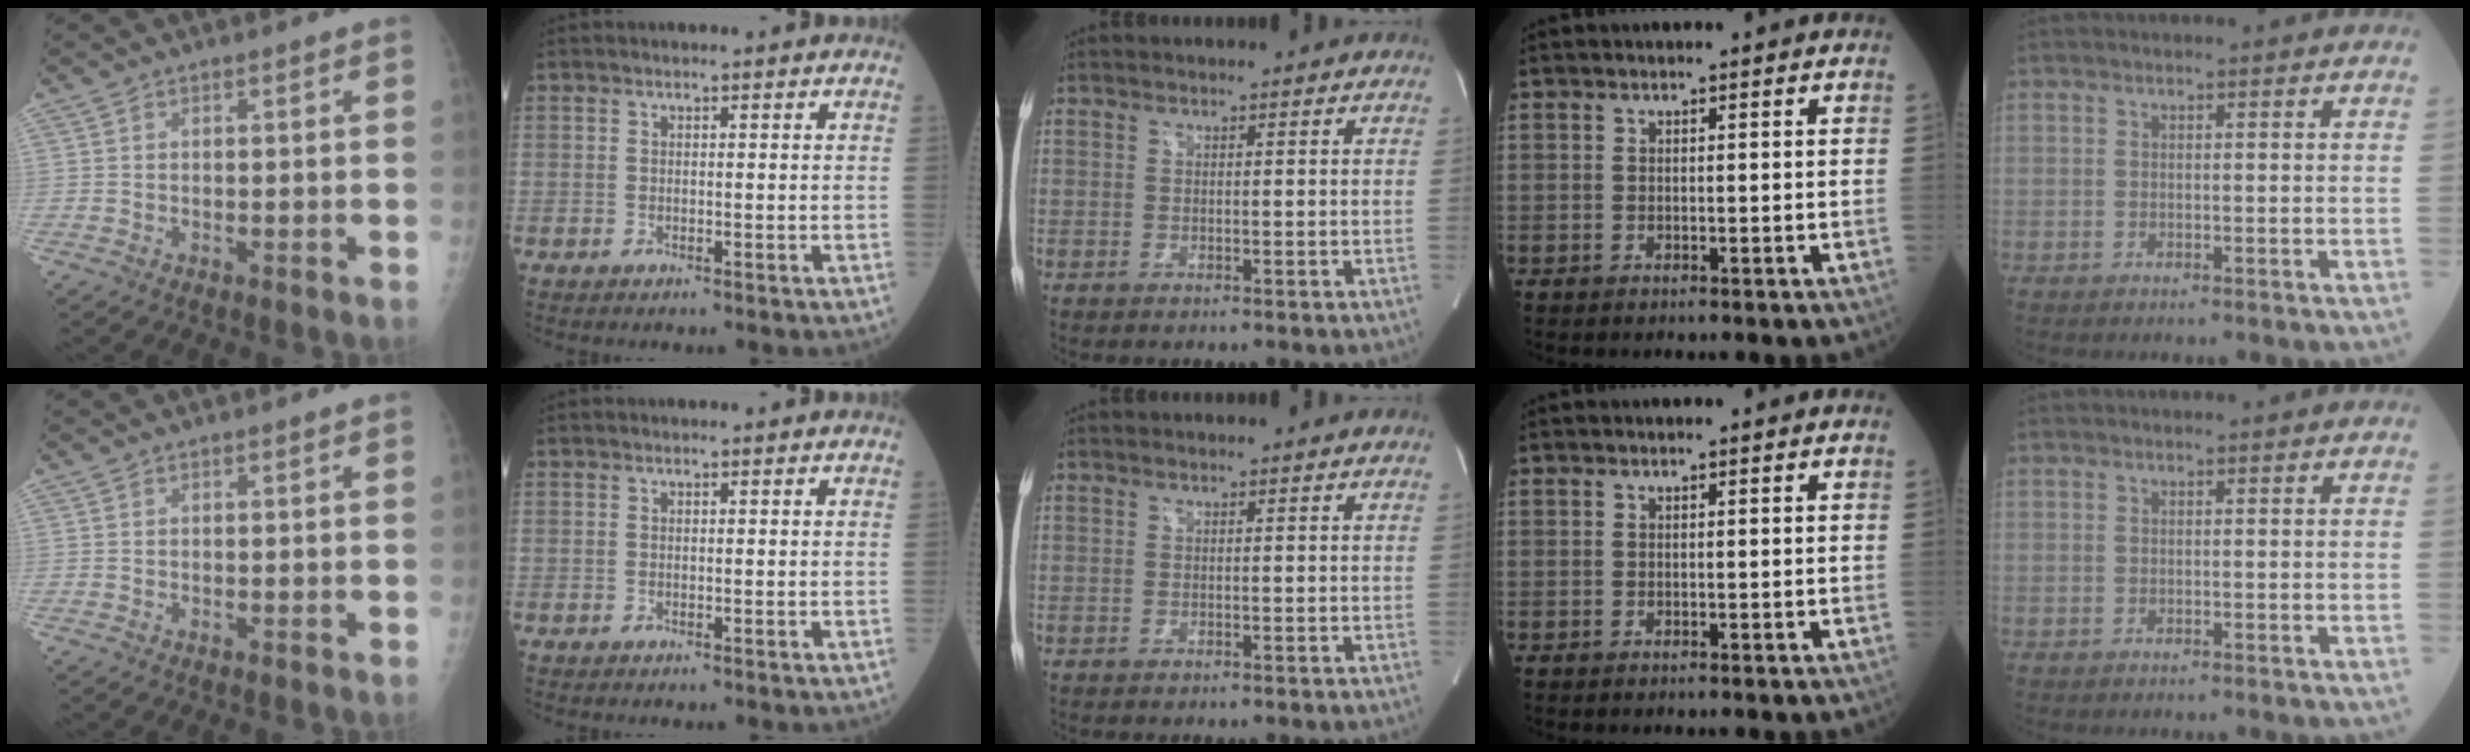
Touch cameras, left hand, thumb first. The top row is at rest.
{}